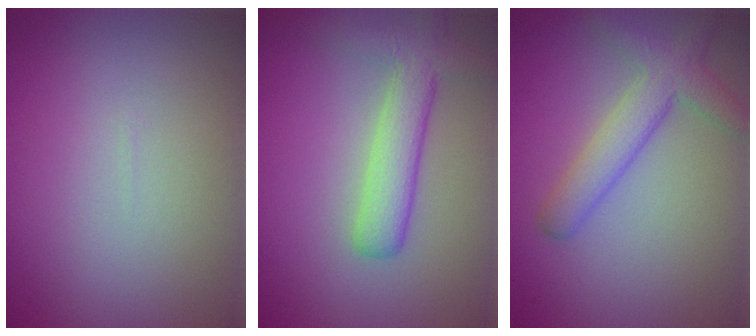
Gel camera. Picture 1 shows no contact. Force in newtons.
{"total": 4.1, "press": 4.1, "slide": 0.2}
{"total": 3.7, "press": 3.7, "slide": 0.1}